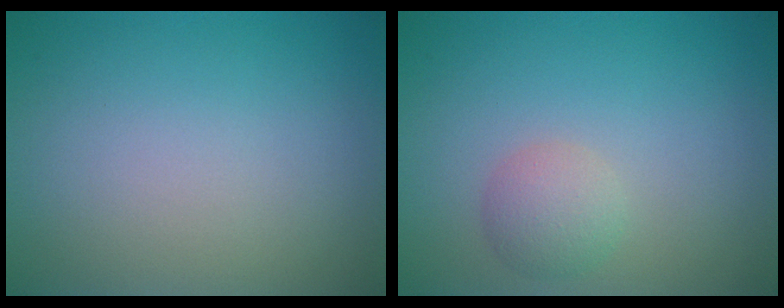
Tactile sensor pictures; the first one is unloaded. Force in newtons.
{"total": 2.2, "press": 2.2, "slide": 0.1}